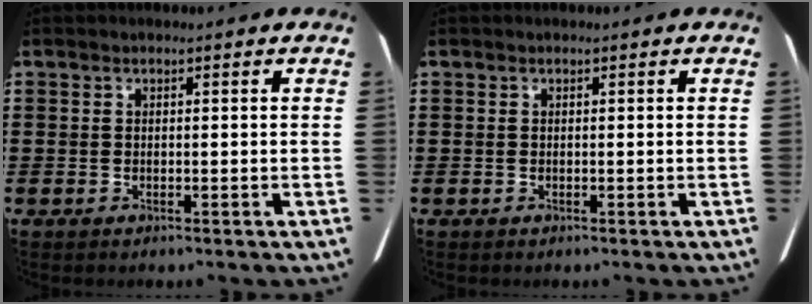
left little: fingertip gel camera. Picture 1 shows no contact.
{"total": 0.0}